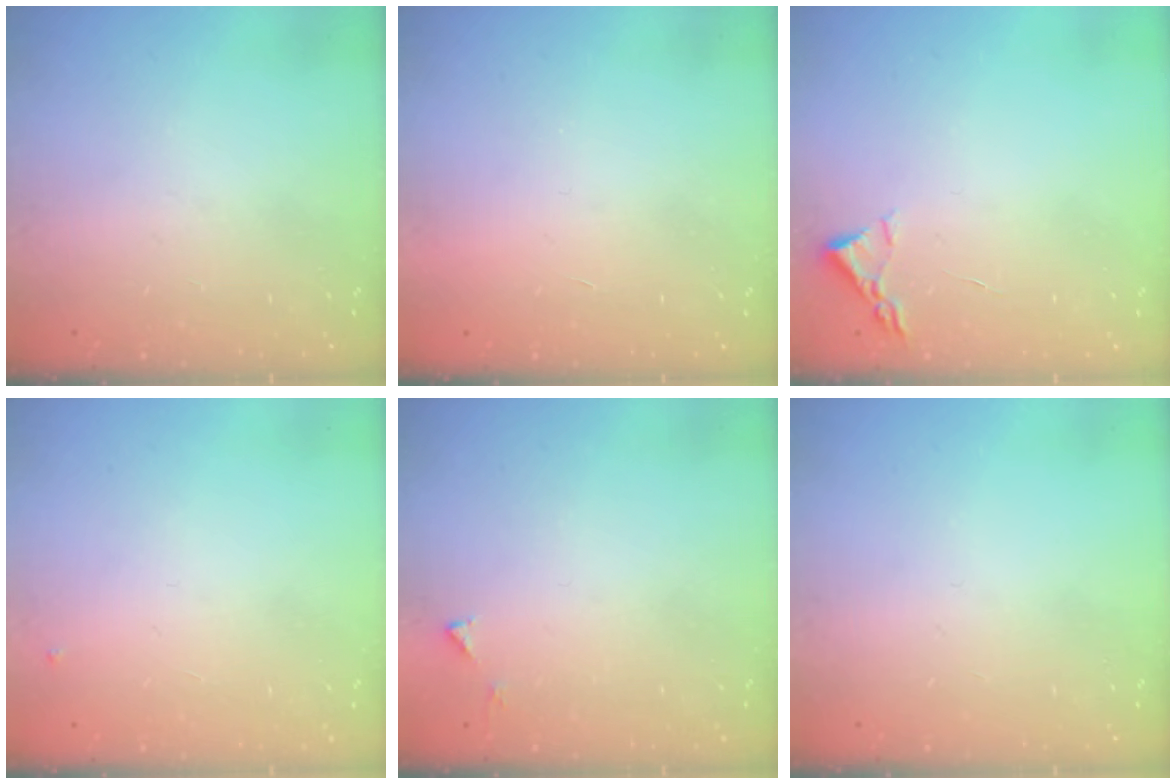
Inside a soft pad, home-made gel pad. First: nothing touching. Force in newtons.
{"total": 1.7, "press": 1.7, "slide": 0.1}
{"total": 2.2, "press": 2.2, "slide": 0.3}
{"total": 3.8, "press": 3.7, "slide": 0.6}
{"total": 3.5, "press": 3.5, "slide": 0.3}
{"total": 0.0}